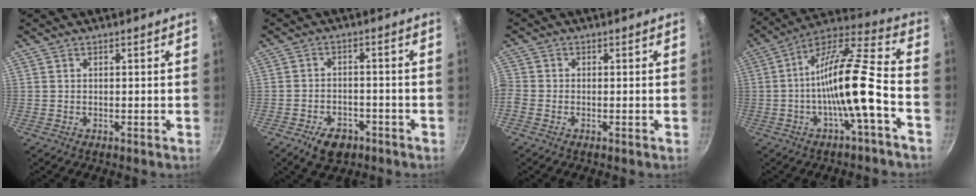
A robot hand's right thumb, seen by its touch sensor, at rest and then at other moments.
{"total": 6.9, "force": [-4.2, 4.2, 3.5], "torque": [-0.050, 0.027, -0.059]}
{"total": 2.1, "force": [-1.1, 1.6, 0.8], "torque": [-0.023, 0.003, -0.030]}
{"total": 15.8, "force": [-4.3, 2.9, 14.9], "torque": [-0.254, 0.042, -0.084]}